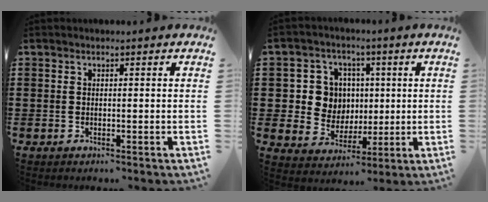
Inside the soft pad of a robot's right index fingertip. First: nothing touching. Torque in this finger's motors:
{"motor_torque": [0.33, 0.29, 0.52, 0.05]}